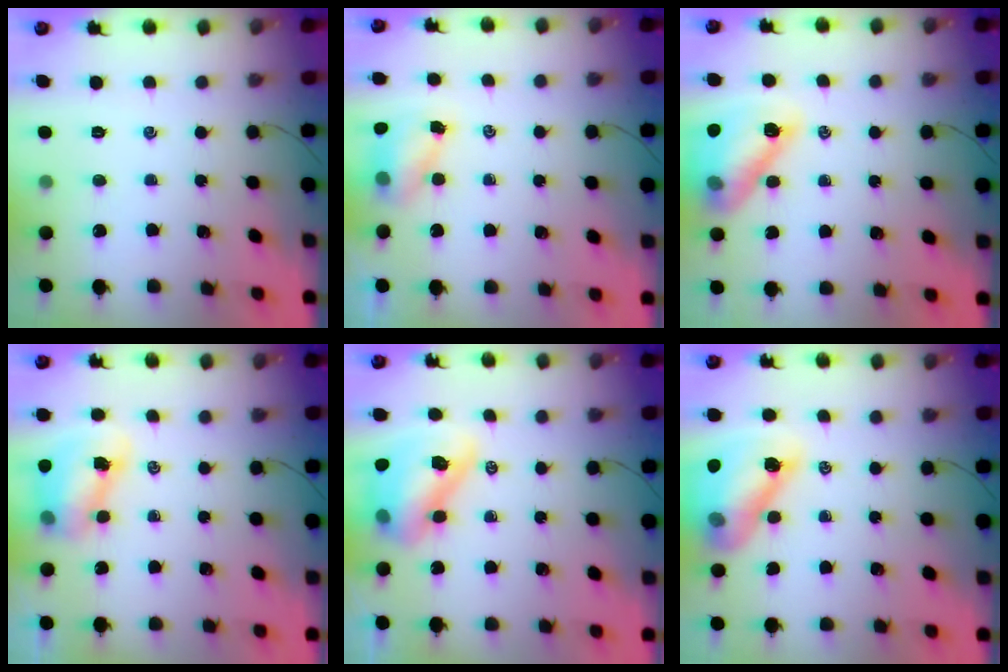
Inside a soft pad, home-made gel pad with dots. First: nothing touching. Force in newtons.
{"total": 5.5, "press": 5.4, "slide": 0.5}
{"total": 13.3, "press": 12.8, "slide": 3.8}
{"total": 7.7, "press": 7.6, "slide": 1.3}
{"total": 10.6, "press": 10.1, "slide": 3.1}
{"total": 14.7, "press": 14.1, "slide": 4.1}